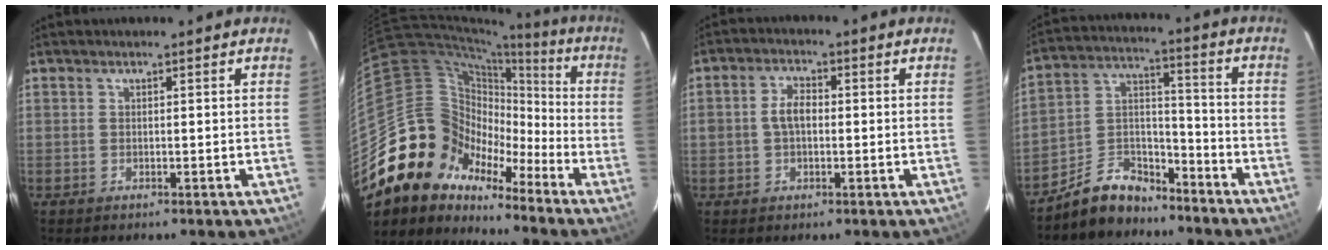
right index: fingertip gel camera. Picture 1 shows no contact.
{"total": 16.2, "force": [-11.2, 11.3, 2.8], "torque": [-0.056, 0.065, -0.209]}
{"total": 4.2, "force": [-0.1, 2.7, 3.2], "torque": [-0.062, 0.011, 0.000]}
{"total": 10.2, "force": [-8.1, 5.2, 3.4], "torque": [-0.075, 0.048, -0.140]}